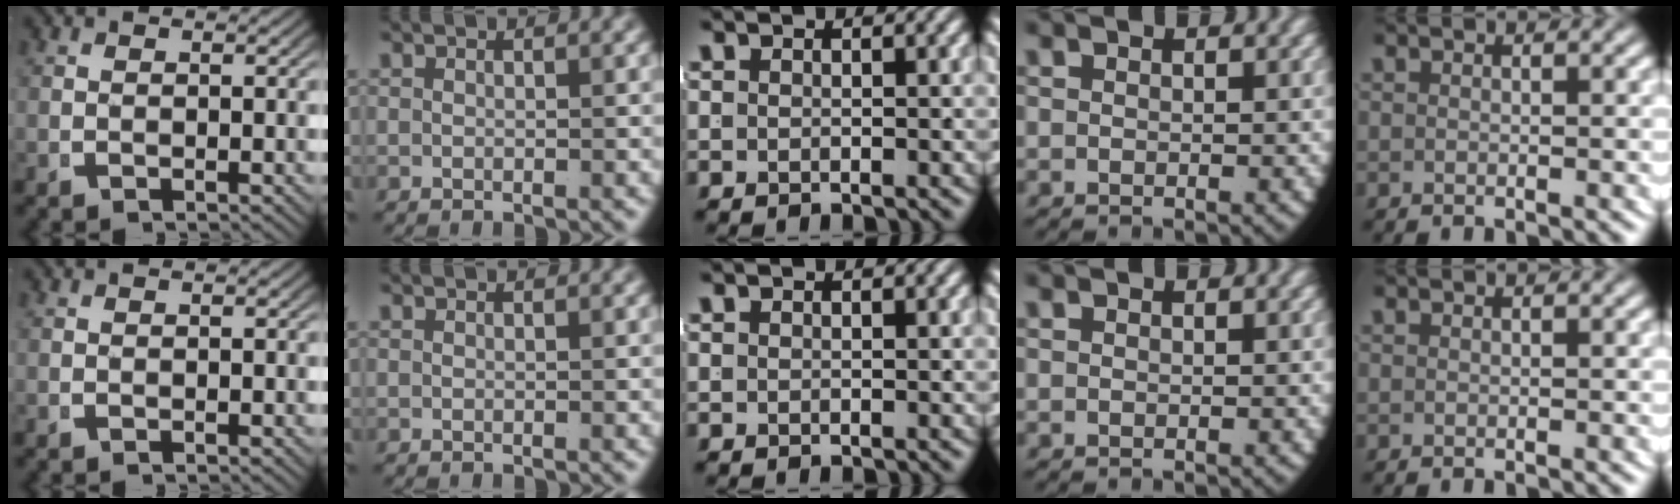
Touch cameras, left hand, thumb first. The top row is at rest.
{}